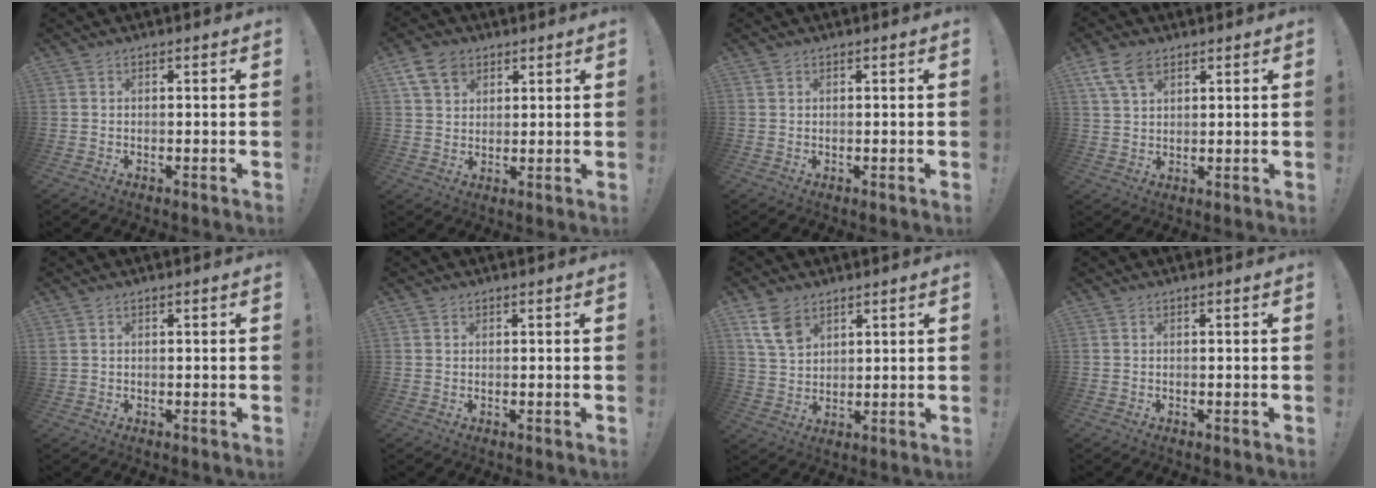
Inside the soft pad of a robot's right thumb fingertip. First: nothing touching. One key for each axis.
{"total": 8.5, "fx": 4.8, "fy": 5.9, "fz": 3.6, "tx": -0.055, "ty": -0.018, "tz": 0.094}
{"total": 0.7, "fx": 0.5, "fy": 0.5, "fz": 0.2, "tx": -0.009, "ty": 0.004, "tz": 0.010}
{"total": 8.1, "fx": 4.6, "fy": 4.8, "fz": 4.7, "tx": -0.082, "ty": -0.007, "tz": 0.091}
{"total": 1.1, "fx": 0.6, "fy": 0.8, "fz": 0.4, "tx": -0.008, "ty": 0.004, "tz": 0.011}
{"total": 0.8, "fx": 0.6, "fy": 0.6, "fz": 0.0, "tx": 0.008, "ty": -0.002, "tz": 0.010}
{"total": 8.9, "fx": 5.4, "fy": 5.5, "fz": 4.5, "tx": -0.082, "ty": -0.020, "tz": 0.110}
{"total": 0.0}